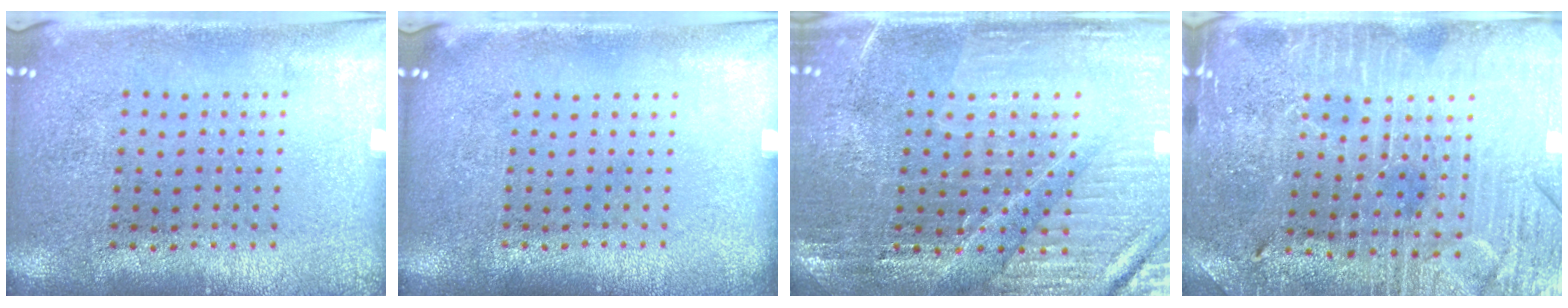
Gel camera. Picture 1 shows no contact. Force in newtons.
{"total": 0.0}
{"total": 3.2, "press": 3.1, "slide": 0.3}
{"total": 3.3, "press": 3.3, "slide": 0.6}